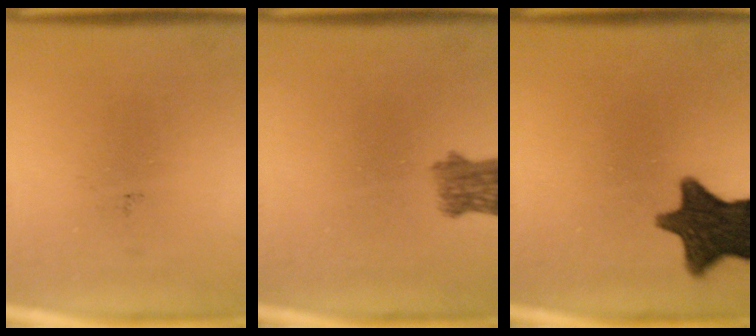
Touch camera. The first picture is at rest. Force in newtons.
{"total": 4.2}
{"total": 12.7}